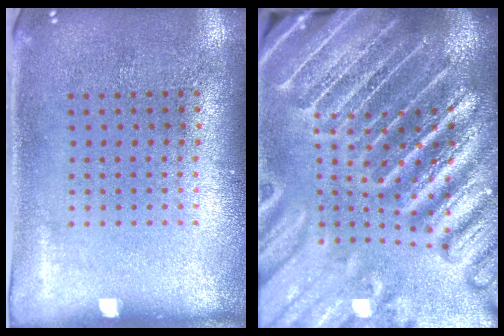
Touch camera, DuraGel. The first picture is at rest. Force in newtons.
{"total": 5.7, "press": 4.9, "slide": 2.9}